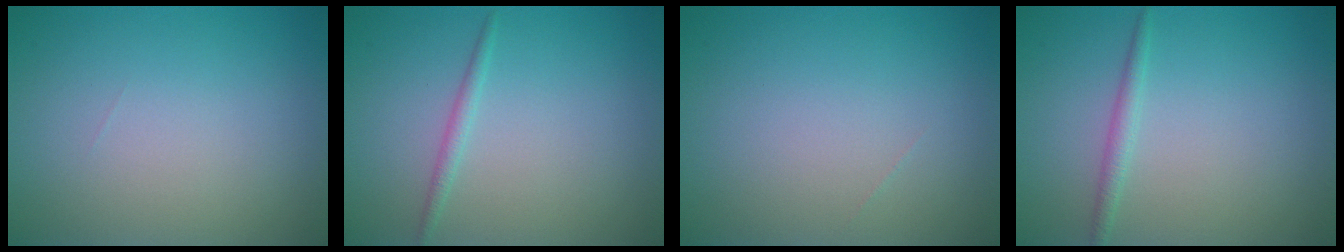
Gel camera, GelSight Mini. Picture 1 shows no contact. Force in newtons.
{"total": 1.1, "press": 1.1, "slide": 0.0}
{"total": 0.0}
{"total": 1.3, "press": 1.3, "slide": 0.1}